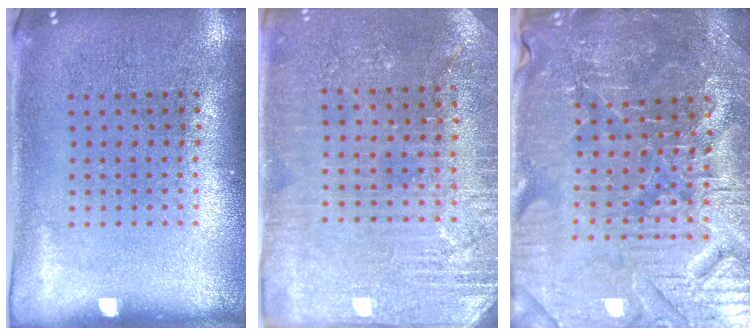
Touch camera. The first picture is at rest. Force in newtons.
{"total": 2.9, "press": 2.9, "slide": 0.4}
{"total": 4.3, "press": 4.2, "slide": 0.8}